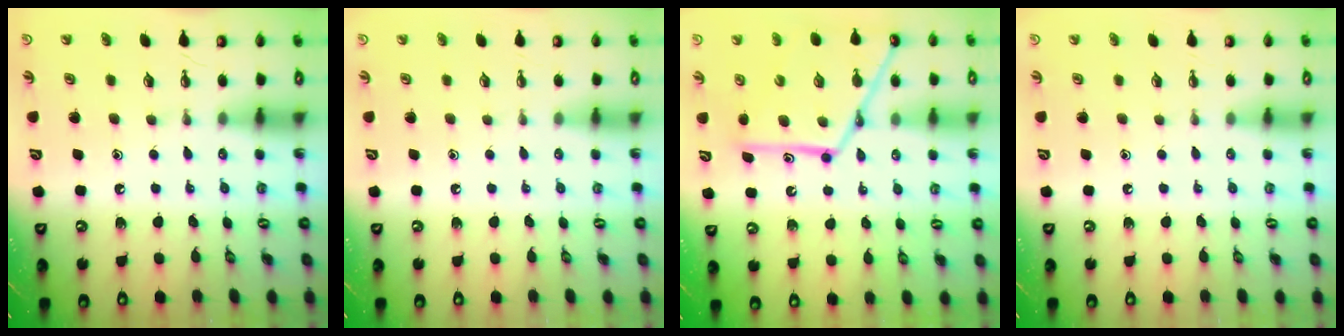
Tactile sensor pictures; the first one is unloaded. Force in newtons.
{"total": 0.0}
{"total": 18.8, "press": 18.7, "slide": 1.8}
{"total": 0.0}